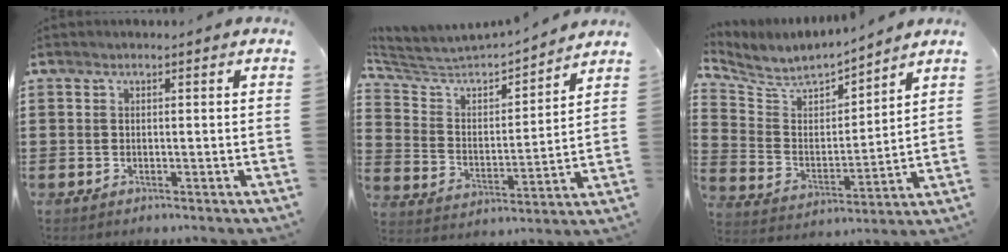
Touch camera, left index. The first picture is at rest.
{"total": 4.5, "force": [4.2, 1.1, 1.2], "torque": [-0.053, -0.037, 0.062]}
{"total": 6.2, "force": [5.8, 1.7, 1.3], "torque": [-0.061, -0.040, 0.097]}